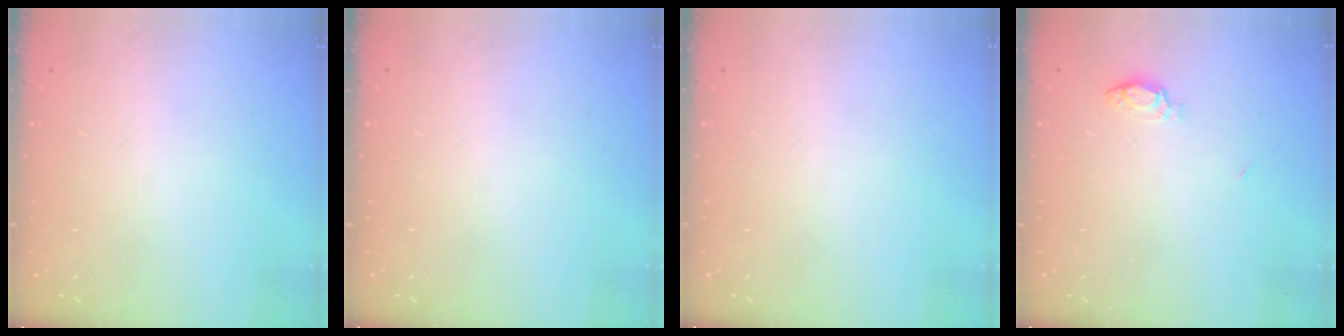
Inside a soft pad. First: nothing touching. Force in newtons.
{"total": 0.0}
{"total": 0.0}
{"total": 3.7, "press": 3.7, "slide": 0.5}